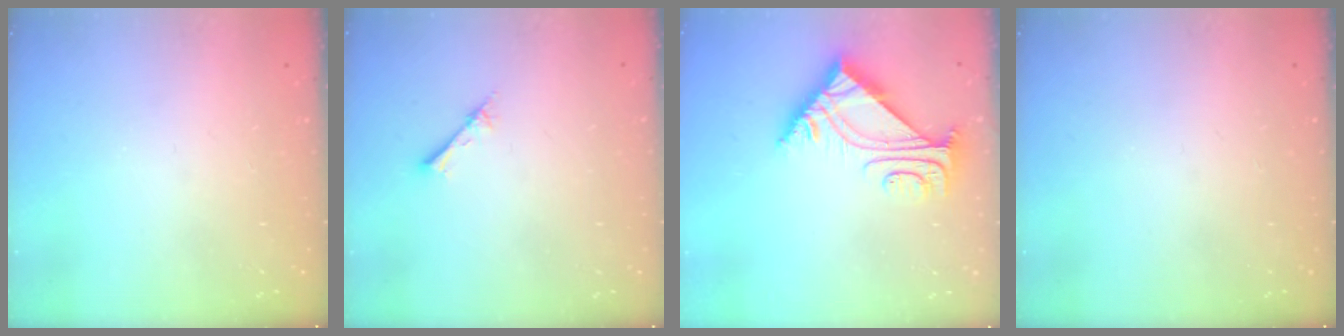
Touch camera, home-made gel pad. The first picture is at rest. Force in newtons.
{"total": 2.7, "press": 2.6, "slide": 0.3}
{"total": 6.3, "press": 6.2, "slide": 0.9}
{"total": 0.0}